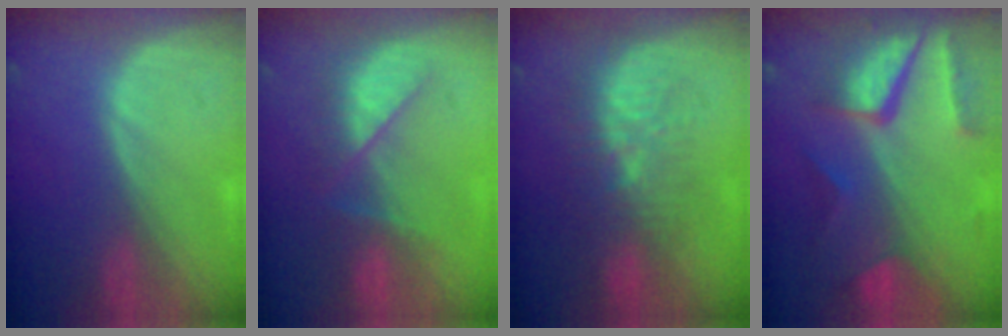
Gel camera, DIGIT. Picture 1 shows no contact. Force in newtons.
{"total": 7.2, "press": 7.0, "slide": 1.6}
{"total": 9.1, "press": 8.6, "slide": 2.8}
{"total": 10.4, "press": 8.8, "slide": 5.5}